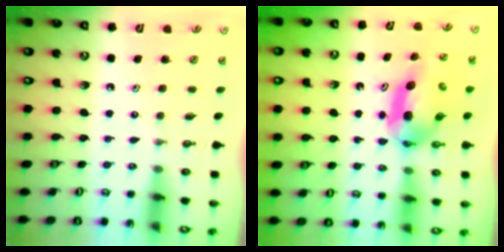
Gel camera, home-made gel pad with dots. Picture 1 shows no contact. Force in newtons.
{"total": 6.8, "press": 6.7, "slide": 0.8}